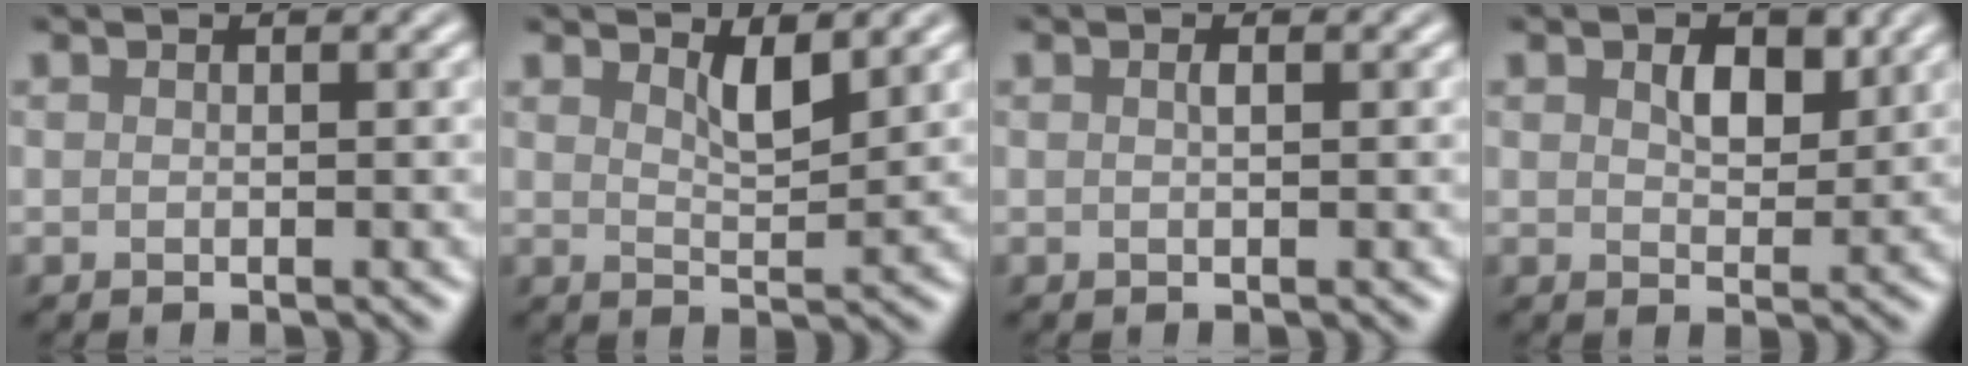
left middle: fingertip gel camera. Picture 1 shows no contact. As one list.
[{"total": 2.5, "force": [1.6, 0.6, 1.8], "torque": [-0.031, -0.007, 0.029]}, {"total": 0.6, "force": [0.2, 0.1, 0.6], "torque": [-0.011, 0.003, 0.003]}, {"total": 2.6, "force": [1.1, 1.5, 1.8], "torque": [-0.031, -0.002, 0.018]}]